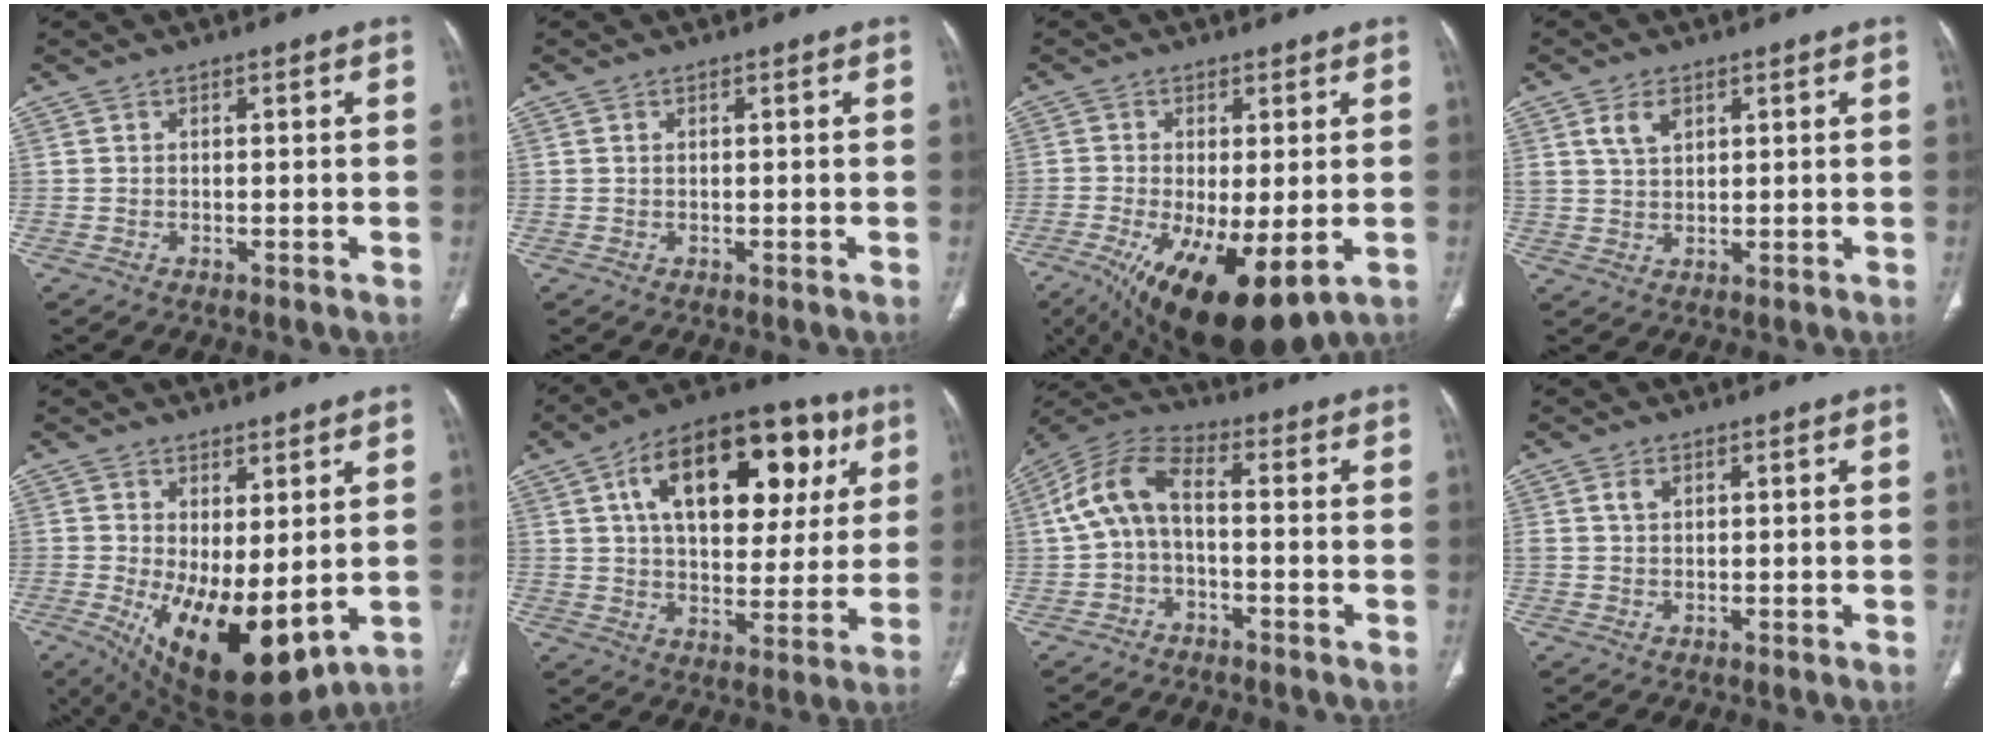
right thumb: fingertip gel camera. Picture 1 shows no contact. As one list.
[{"total": 0.0}, {"total": 16.3, "force": [-5.5, 6.2, 14.1], "torque": [-0.247, -0.025, -0.072]}, {"total": 4.2, "force": [2.1, 2.5, 2.7], "torque": [-0.044, -0.009, 0.045]}, {"total": 15.4, "force": [-1.4, 6.7, 13.8], "torque": [-0.228, -0.029, 0.005]}, {"total": 24.6, "force": [8.9, 13.4, 18.7], "torque": [-0.248, 0.010, 0.133]}, {"total": 9.5, "force": [-0.7, 4.9, 8.1], "torque": [-0.169, 0.038, -0.023]}, {"total": 1.8, "force": [0.8, 1.1, 1.1], "torque": [-0.022, 0.001, 0.019]}]